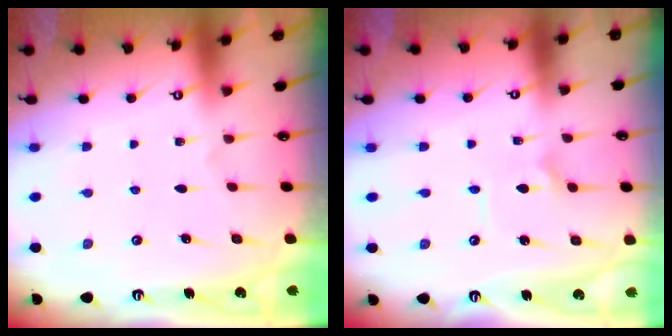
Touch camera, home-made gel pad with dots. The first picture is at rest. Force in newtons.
{"total": 1.8, "press": 1.8, "slide": 0.1}